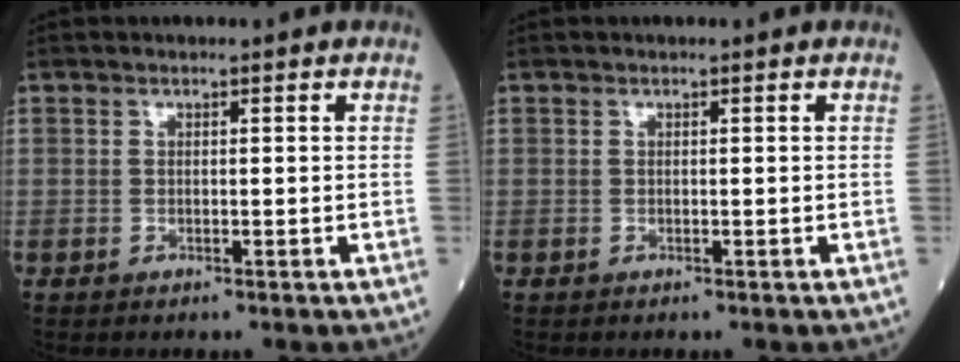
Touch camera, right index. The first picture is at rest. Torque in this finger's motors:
{"motor_torque": [0.01, -0.01, 0.00, 0.01]}